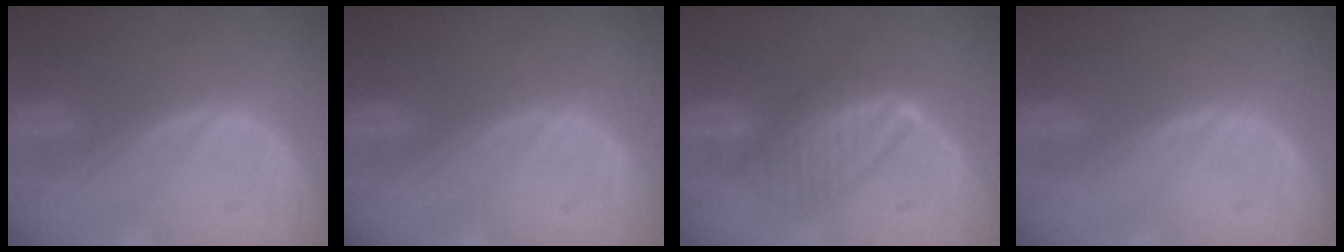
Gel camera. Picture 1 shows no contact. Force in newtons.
{"total": 0.0}
{"total": 6.5, "press": 6.4, "slide": 0.9}
{"total": 0.0}